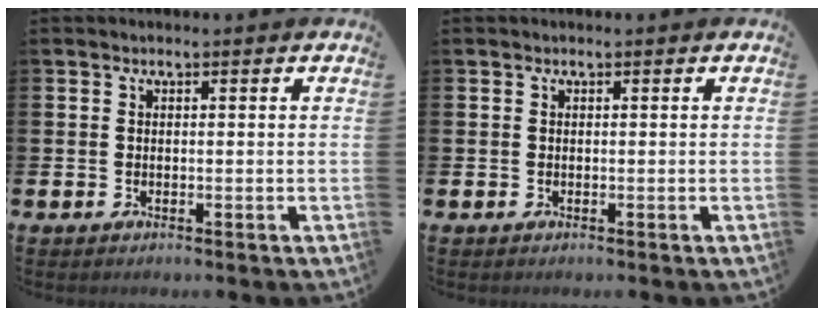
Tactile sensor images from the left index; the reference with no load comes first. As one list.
[{"total": 0.0}]